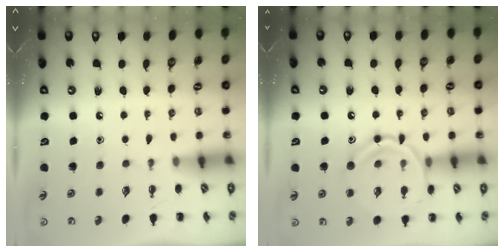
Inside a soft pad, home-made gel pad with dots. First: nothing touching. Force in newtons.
{"total": 13.9, "press": 13.8, "slide": 1.2}